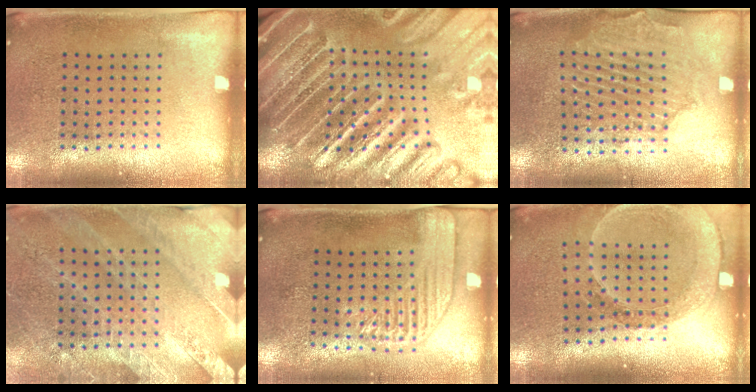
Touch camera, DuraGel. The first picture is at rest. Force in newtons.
{"total": 5.2, "press": 4.6, "slide": 2.6}
{"total": 1.9, "press": 1.9, "slide": 0.4}
{"total": 2.6, "press": 2.6, "slide": 0.4}
{"total": 2.1, "press": 1.9, "slide": 0.9}
{"total": 1.5, "press": 1.5, "slide": 0.2}